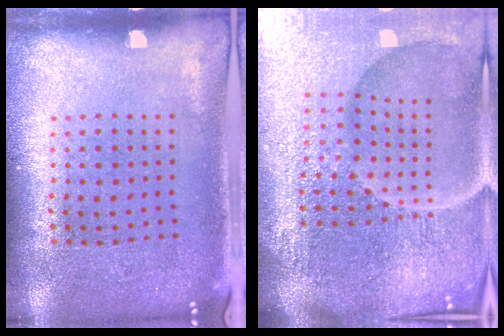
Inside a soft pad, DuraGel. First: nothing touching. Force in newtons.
{"total": 7.2, "press": 6.3, "slide": 3.4}